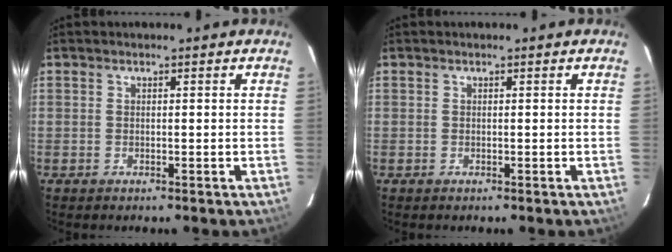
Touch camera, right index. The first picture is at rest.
{"total": 0.0}